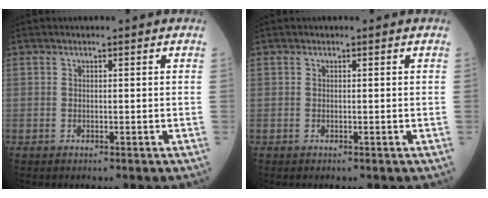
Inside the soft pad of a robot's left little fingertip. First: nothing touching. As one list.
[{"total": 0.0}]